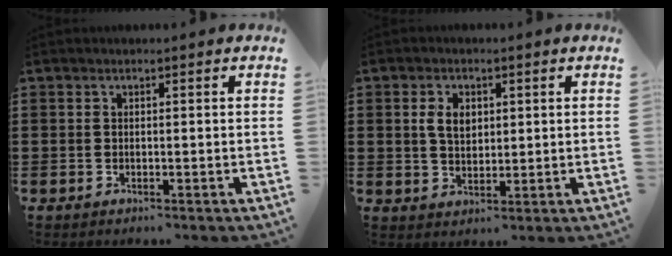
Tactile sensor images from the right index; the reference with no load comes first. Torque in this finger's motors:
{"motor_torque": [0.68, -0.27, 0.16, 0.08]}